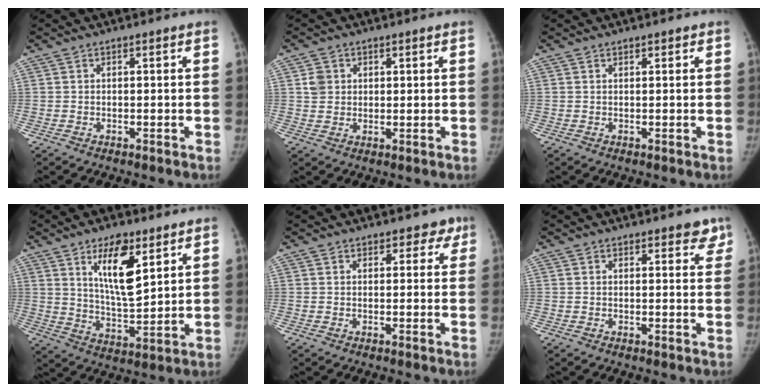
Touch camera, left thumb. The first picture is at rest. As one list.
[{"total": 3.6, "force": [1.3, 3.1, 1.2], "torque": [-0.002, -0.006, 0.023]}, {"total": 1.1, "force": [0.8, 0.5, 0.6], "torque": [-0.005, -0.002, 0.010]}, {"total": 12.4, "force": [6.1, 4.7, 9.7], "torque": [-0.142, -0.045, 0.114]}, {"total": 3.4, "force": [2.3, 2.2, 1.2], "torque": [0.022, -0.007, 0.024]}, {"total": 3.9, "force": [2.9, 1.7, 2.0], "torque": [0.010, -0.011, 0.033]}]